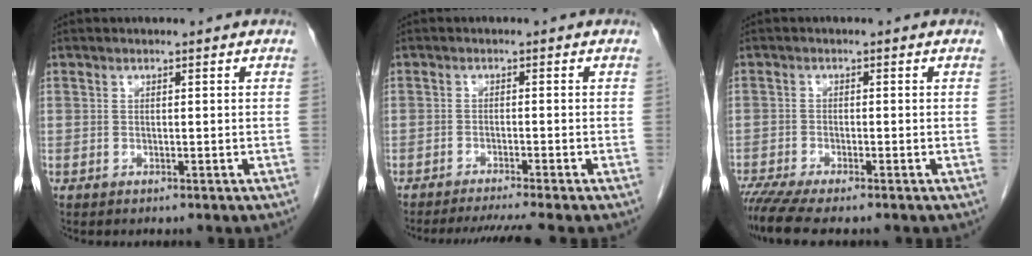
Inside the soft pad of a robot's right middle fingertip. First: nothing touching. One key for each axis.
{"total": 6.5, "fx": -5.7, "fy": -1.5, "fz": 2.8, "tx": -0.031, "ty": -0.017, "tz": -0.088}
{"total": 6.3, "fx": -5.2, "fy": 0.2, "fz": 3.5, "tx": -0.056, "ty": -0.016, "tz": -0.090}